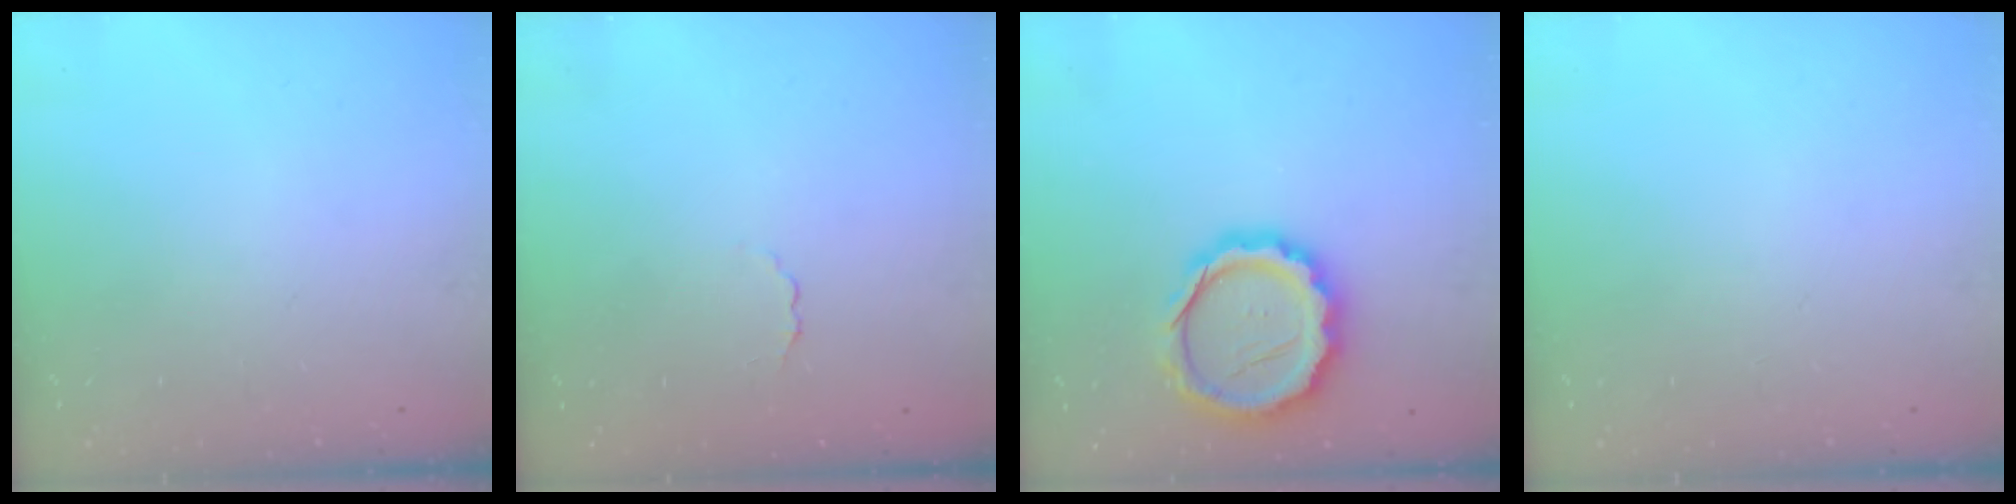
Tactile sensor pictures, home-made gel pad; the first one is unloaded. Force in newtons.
{"total": 1.7, "press": 1.7, "slide": 0.5}
{"total": 16.0, "press": 15.7, "slide": 3.1}
{"total": 0.0}